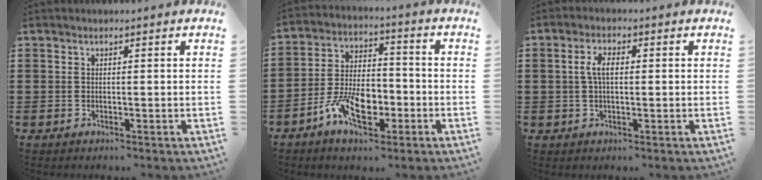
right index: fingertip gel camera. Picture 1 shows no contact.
{"total": 9.4, "force": [-4.2, 5.1, 6.8], "torque": [-0.142, 0.007, -0.076]}
{"total": 3.6, "force": [0.3, 1.5, 3.3], "torque": [-0.074, 0.002, 0.001]}